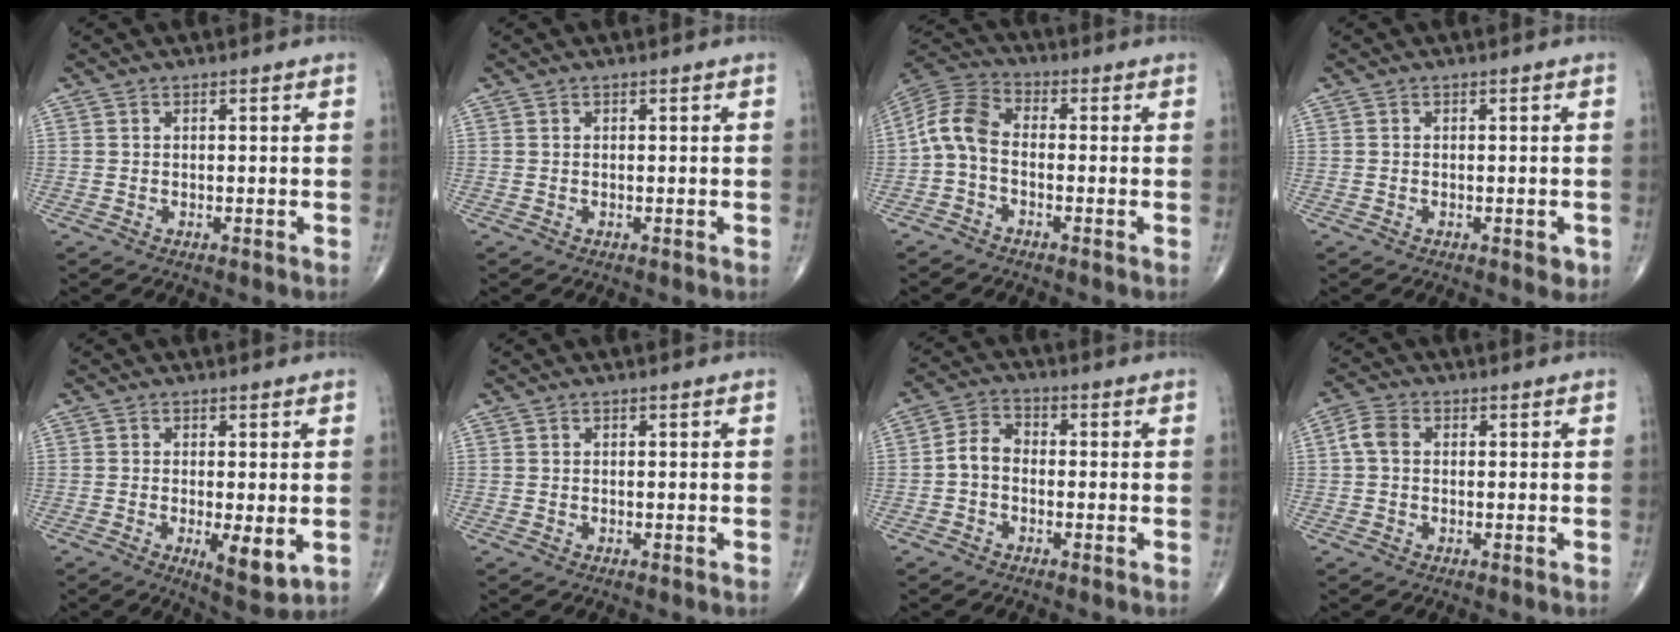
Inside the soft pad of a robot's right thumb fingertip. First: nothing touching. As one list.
[{"total": 0.0}, {"total": 7.6, "force": [-1.4, 4.6, 5.9], "torque": [-0.118, 0.027, -0.044]}, {"total": 1.7, "force": [-0.6, 0.8, 1.4], "torque": [-0.012, -0.001, -0.007]}, {"total": 6.6, "force": [-1.3, 2.1, 6.1], "torque": [-0.096, -0.020, -0.017]}, {"total": 0.0}, {"total": 4.7, "force": [-1.0, 3.4, 3.0], "torque": [-0.046, 0.019, -0.032]}, {"total": 3.7, "force": [0.3, 2.7, 2.5], "torque": [-0.053, 0.012, 0.001]}]